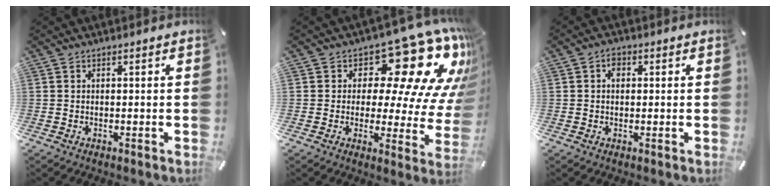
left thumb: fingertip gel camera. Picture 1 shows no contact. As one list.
[{"total": 19.9, "force": [10.5, 9.0, 14.2], "torque": [-0.186, -0.090, 0.169]}, {"total": 2.1, "force": [0.3, 1.6, 1.3], "torque": [-0.019, 0.005, 0.003]}]